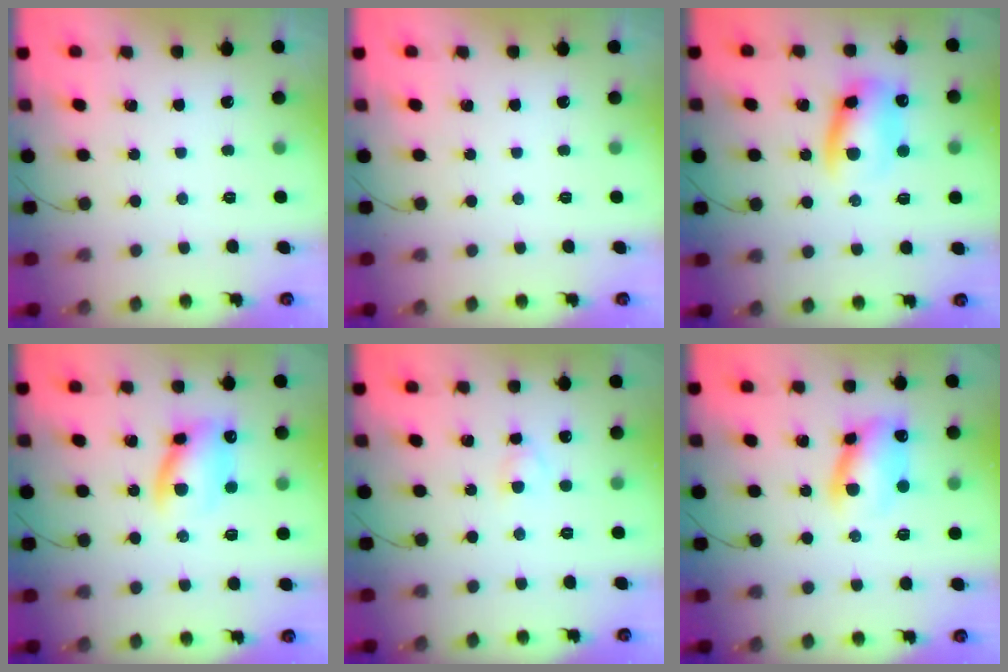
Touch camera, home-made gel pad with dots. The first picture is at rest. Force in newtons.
{"total": 0.0}
{"total": 11.6, "press": 11.4, "slide": 2.2}
{"total": 11.5, "press": 11.4, "slide": 2.0}
{"total": 2.6, "press": 2.4, "slide": 1.1}
{"total": 9.0, "press": 8.9, "slide": 1.0}